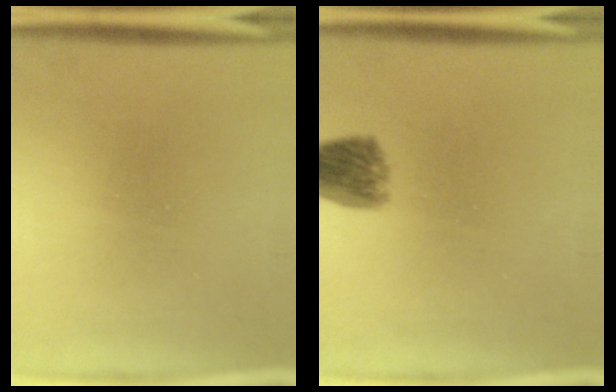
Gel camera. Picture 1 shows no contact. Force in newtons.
{"total": 7.2}